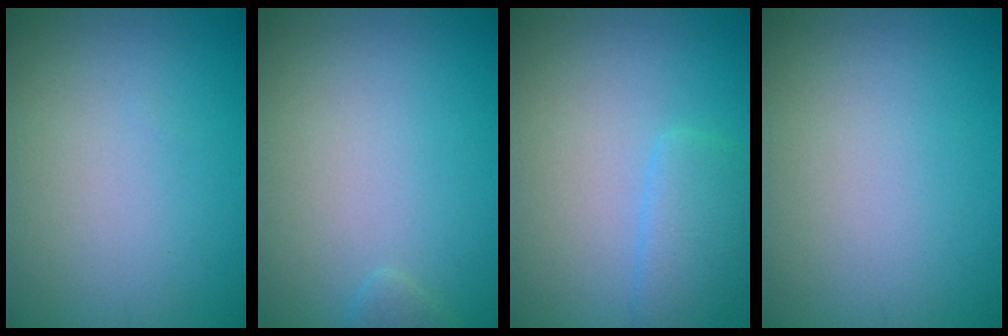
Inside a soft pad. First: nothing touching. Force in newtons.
{"total": 0.7, "press": 0.7, "slide": 0.1}
{"total": 2.7, "press": 2.7, "slide": 0.0}
{"total": 0.0}